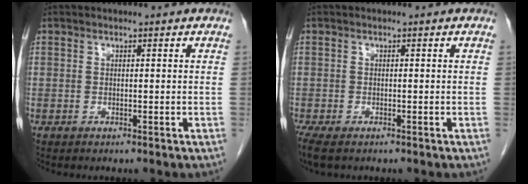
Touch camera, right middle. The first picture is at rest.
{"total": 4.0, "force": [-2.8, 1.6, 2.4], "torque": [-0.052, -0.014, -0.047]}